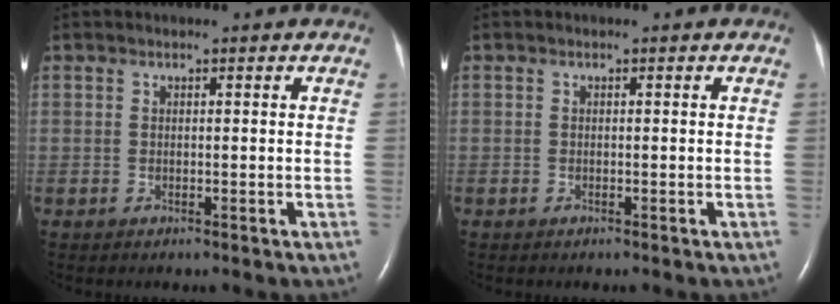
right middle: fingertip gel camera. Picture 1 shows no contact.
{"total": 0.0}